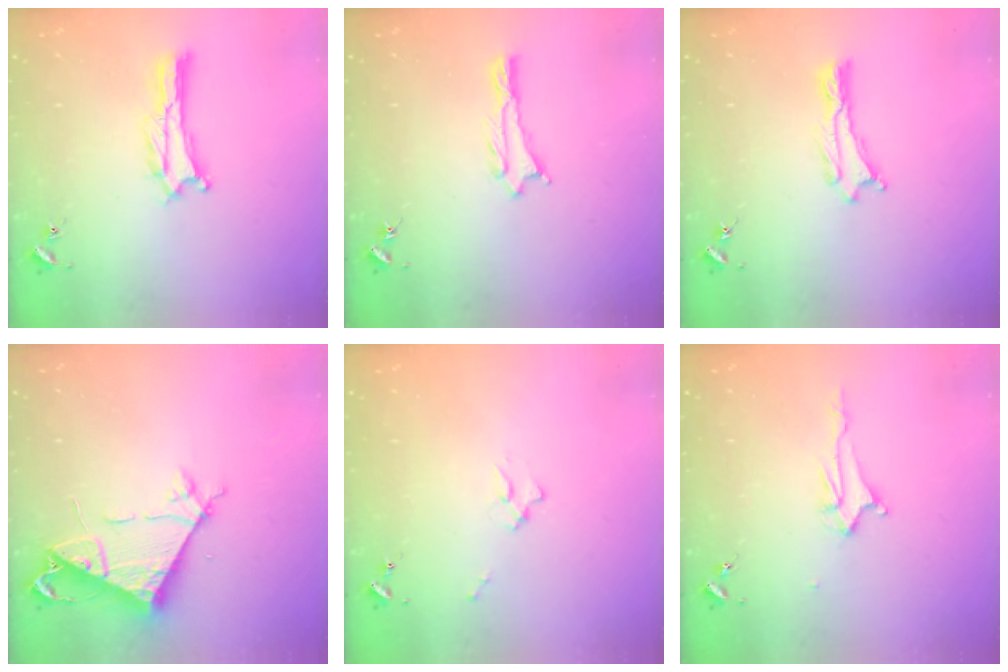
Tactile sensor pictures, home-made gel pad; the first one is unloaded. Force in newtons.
{"total": 0.7, "press": 0.7, "slide": 0.1}
{"total": 0.0}
{"total": 7.3, "press": 7.3, "slide": 0.8}
{"total": 1.7, "press": 1.6, "slide": 0.2}
{"total": 2.2, "press": 2.2, "slide": 0.3}